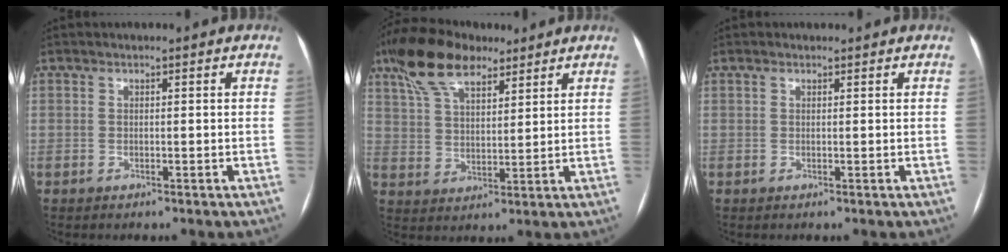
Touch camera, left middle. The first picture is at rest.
{"total": 11.7, "force": [8.1, 4.8, 6.9], "torque": [-0.140, 0.031, 0.152]}
{"total": 0.9, "force": [0.7, 0.4, 0.3], "torque": [-0.016, 0.016, 0.012]}